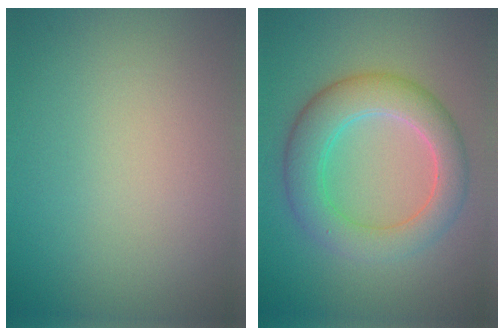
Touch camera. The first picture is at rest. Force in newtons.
{"total": 5.4, "press": 5.4, "slide": 0.2}